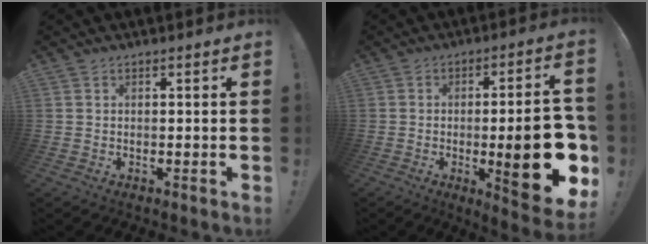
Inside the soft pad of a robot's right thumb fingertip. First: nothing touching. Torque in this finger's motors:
{"motor_torque": [0.13, 1.38, 2.08, -0.69, 0.44]}